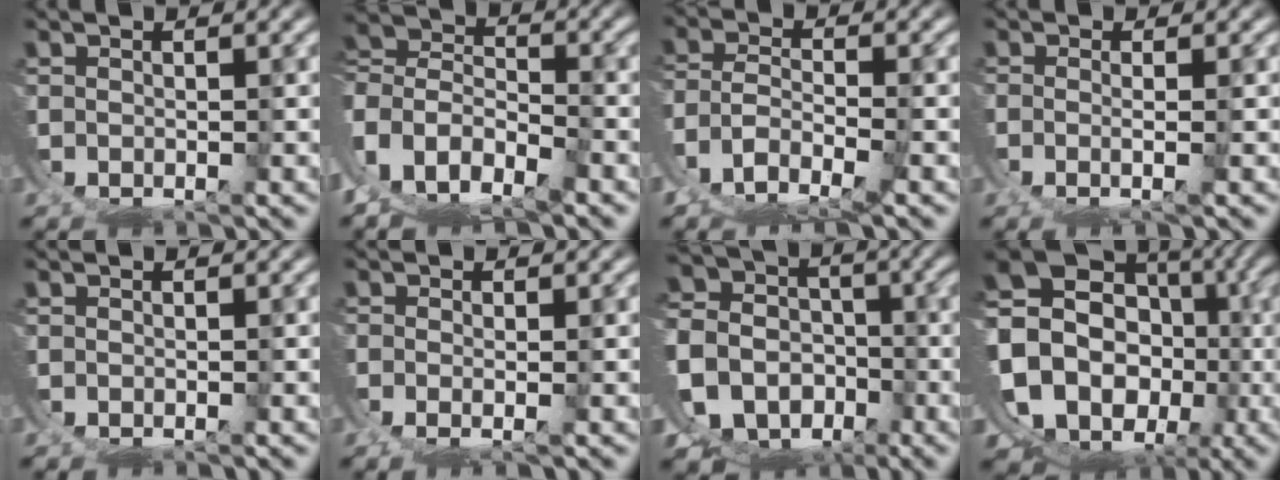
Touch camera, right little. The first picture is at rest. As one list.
[{"total": 12.2, "force": [-1.4, 11.3, 4.4], "torque": [-0.146, -0.046, -0.031]}, {"total": 4.4, "force": [-1.7, 2.9, 2.8], "torque": [-0.064, -0.025, -0.019]}, {"total": 2.3, "force": [0.5, -1.6, 1.5], "torque": [-0.021, -0.003, 0.011]}, {"total": 0.0}, {"total": 1.8, "force": [0.5, -1.5, 0.9], "torque": [-0.013, -0.004, 0.012]}, {"total": 11.9, "force": [-1.0, 10.8, 4.9], "torque": [-0.080, -0.032, -0.022]}, {"total": 19.0, "force": [-1.0, 17.2, 8.1], "torque": [-0.199, -0.057, -0.015]}]